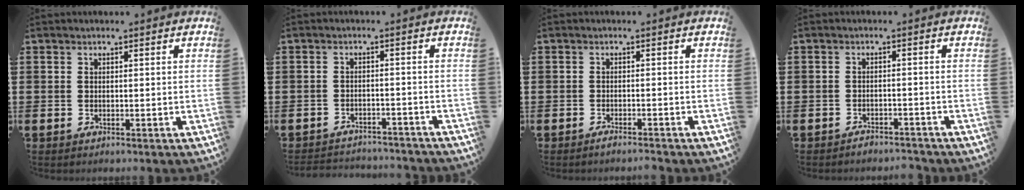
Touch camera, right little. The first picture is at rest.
{"total": 2.3, "force": [-2.3, 0.1, -0.2], "torque": [-0.005, 0.002, -0.050]}
{"total": 1.1, "force": [-1.0, 0.0, 0.5], "torque": [-0.009, -0.003, -0.020]}
{"total": 1.7, "force": [-1.7, 0.1, -0.1], "torque": [-0.004, 0.003, -0.036]}